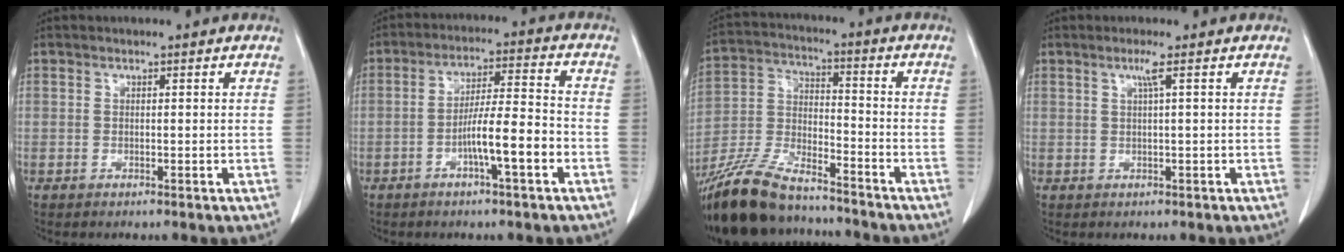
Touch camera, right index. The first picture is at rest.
{"total": 8.1, "force": [-3.3, 0.4, 7.3], "torque": [-0.130, 0.012, -0.057]}
{"total": 17.2, "force": [-14.7, 4.4, 7.8], "torque": [-0.169, -0.008, -0.265]}
{"total": 1.6, "force": [0.6, -0.5, 1.4], "torque": [-0.035, 0.000, 0.015]}